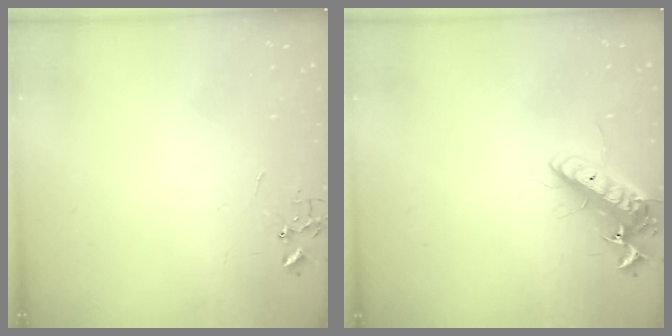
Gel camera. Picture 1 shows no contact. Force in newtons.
{"total": 14.1, "press": 13.9, "slide": 2.6}